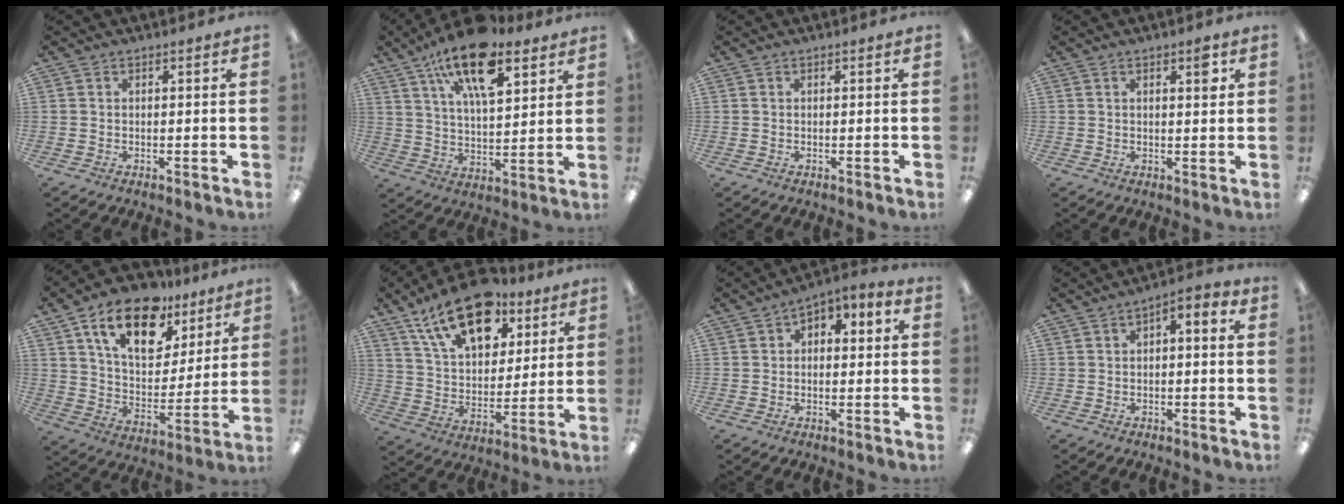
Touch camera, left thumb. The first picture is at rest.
{"total": 17.8, "force": [11.1, 7.3, 11.8], "torque": [-0.192, -0.050, 0.186]}
{"total": 0.0}
{"total": 3.8, "force": [1.7, 1.5, 3.1], "torque": [-0.034, -0.006, 0.019]}
{"total": 18.9, "force": [11.4, 10.4, 11.0], "torque": [-0.188, -0.043, 0.199]}
{"total": 19.9, "force": [12.5, 10.9, 11.1], "torque": [-0.181, -0.054, 0.221]}
{"total": 3.0, "force": [-0.1, 2.5, 1.8], "torque": [-0.021, 0.003, -0.005]}
{"total": 2.8, "force": [-1.3, 1.5, 1.9], "torque": [-0.031, 0.012, -0.026]}